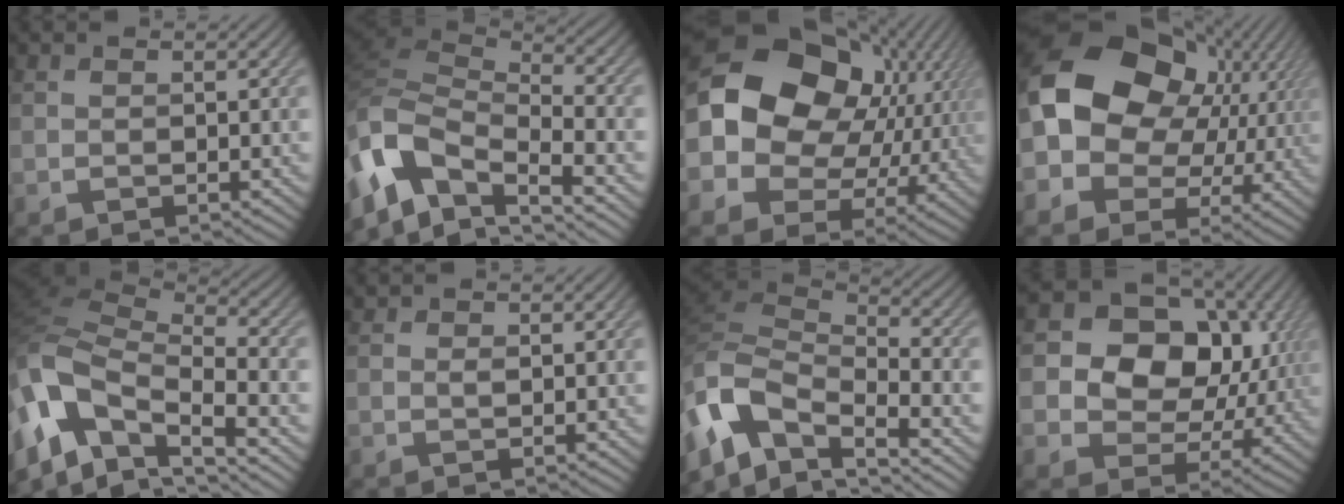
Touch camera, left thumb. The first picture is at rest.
{"total": 11.3, "force": [-4.4, 5.8, 8.7], "torque": [-0.210, -0.002, -0.095]}
{"total": 20.3, "force": [3.8, 16.0, 12.0], "torque": [-0.251, 0.001, 0.079]}
{"total": 18.7, "force": [2.7, 14.4, 11.7], "torque": [-0.211, 0.001, 0.053]}
{"total": 13.9, "force": [-4.3, 7.4, 11.0], "torque": [-0.278, -0.014, -0.071]}
{"total": 1.0, "force": [0.4, 0.5, 0.8], "torque": [-0.017, 0.000, 0.009]}
{"total": 11.2, "force": [-5.5, 5.4, 8.1], "torque": [-0.190, -0.008, -0.120]}
{"total": 14.7, "force": [3.2, 11.3, 8.9], "torque": [-0.153, 0.011, 0.052]}